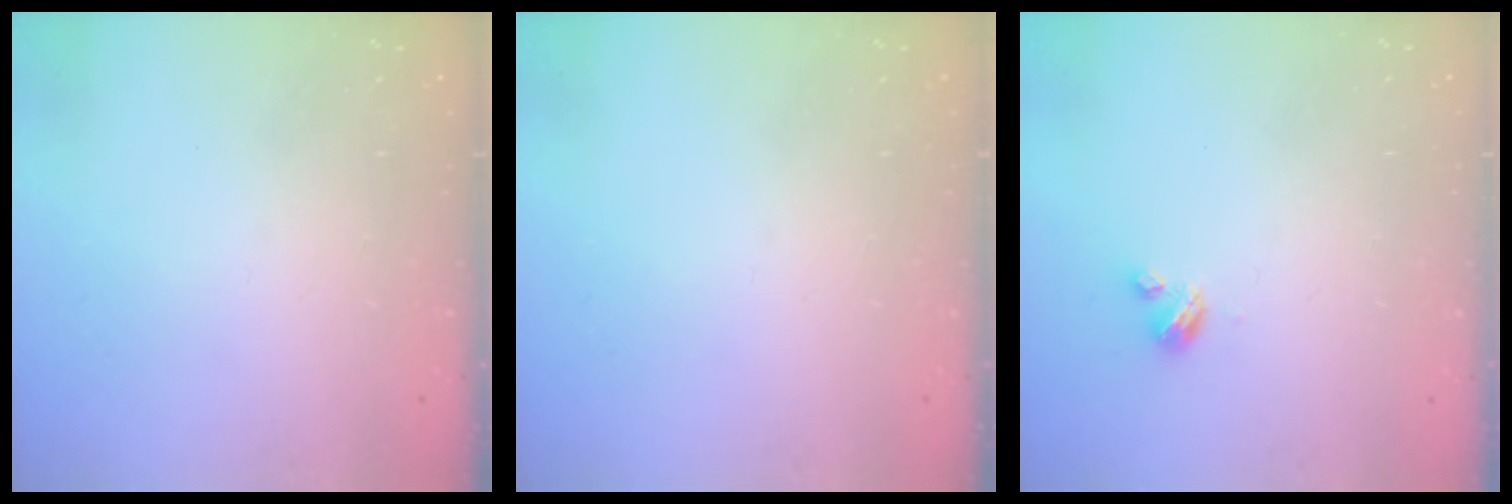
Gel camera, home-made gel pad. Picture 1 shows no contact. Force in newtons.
{"total": 0.0}
{"total": 2.7, "press": 2.7, "slide": 0.3}